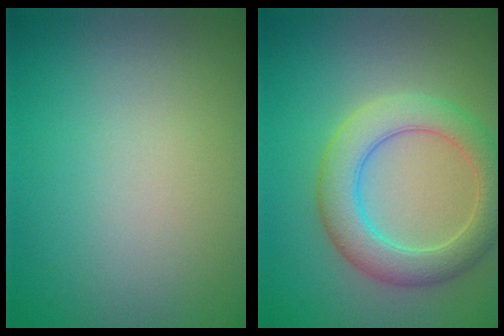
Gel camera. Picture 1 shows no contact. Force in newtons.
{"total": 5.4, "press": 5.4, "slide": 0.3}